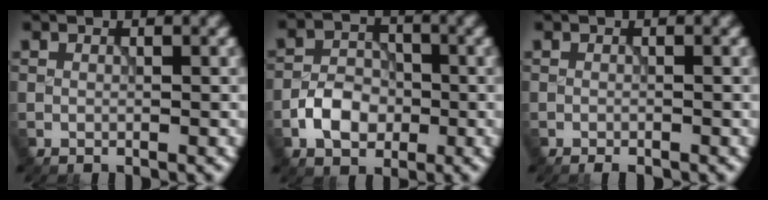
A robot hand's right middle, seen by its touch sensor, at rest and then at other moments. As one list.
[{"total": 4.0, "force": [-1.5, 2.9, 2.3], "torque": [-0.041, 0.005, -0.030]}, {"total": 0.9, "force": [-0.7, 0.2, 0.5], "torque": [-0.007, -0.004, -0.013]}]